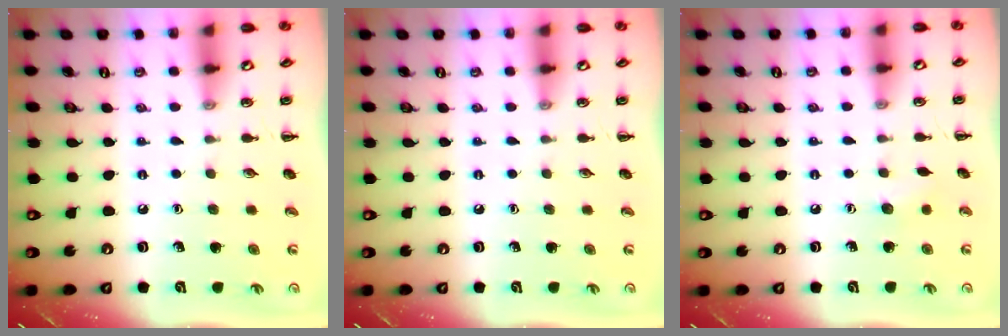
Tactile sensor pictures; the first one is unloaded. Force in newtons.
{"total": 0.0}
{"total": 4.3, "press": 4.2, "slide": 1.2}